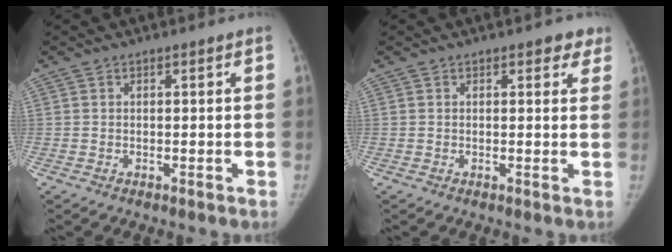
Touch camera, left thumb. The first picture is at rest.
{"total": 3.0, "force": [1.9, 1.7, 1.5], "torque": [0.016, -0.004, 0.017]}